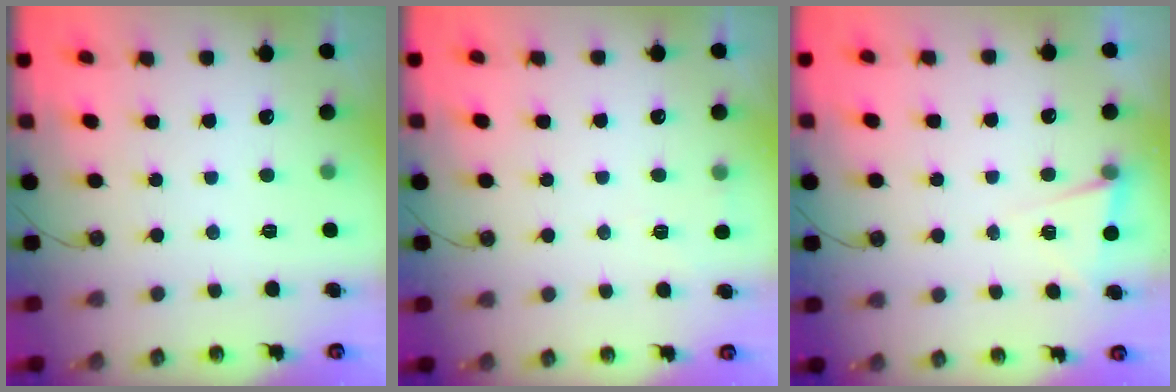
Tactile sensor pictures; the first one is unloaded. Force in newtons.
{"total": 2.7, "press": 2.6, "slide": 0.8}
{"total": 4.6, "press": 2.9, "slide": 3.5}